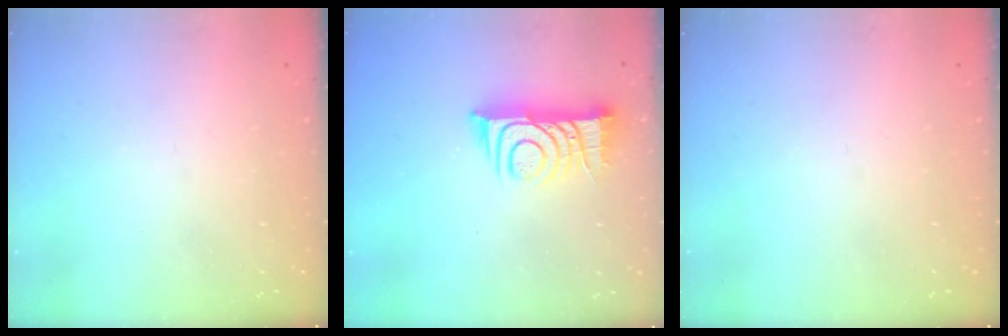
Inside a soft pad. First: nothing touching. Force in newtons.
{"total": 11.7, "press": 11.6, "slide": 0.9}
{"total": 0.0}